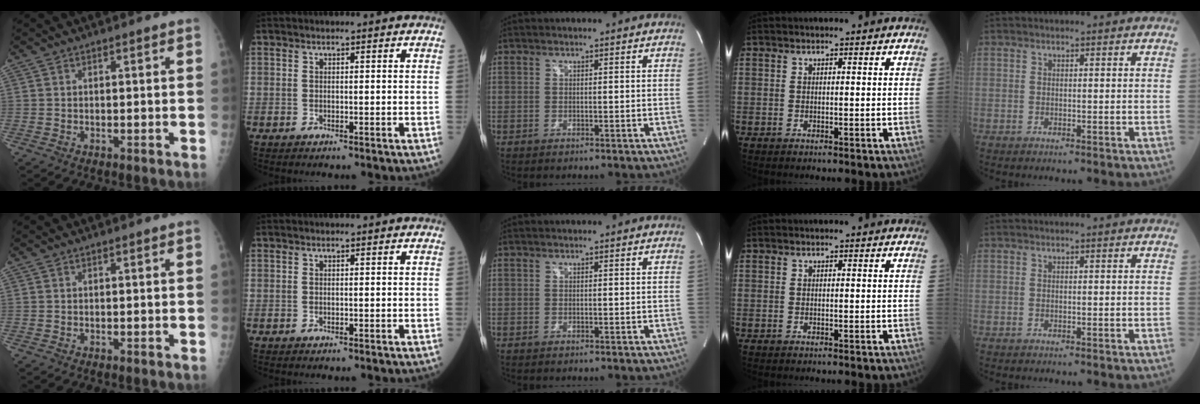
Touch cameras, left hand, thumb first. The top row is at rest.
{}